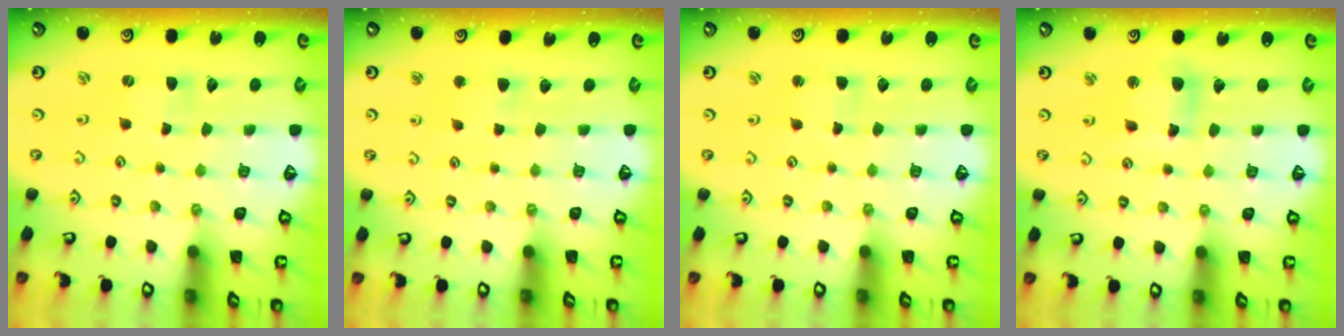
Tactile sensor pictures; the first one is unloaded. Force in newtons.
{"total": 2.6, "press": 2.6, "slide": 0.5}
{"total": 1.7, "press": 1.7, "slide": 0.2}
{"total": 6.3, "press": 6.3, "slide": 0.8}